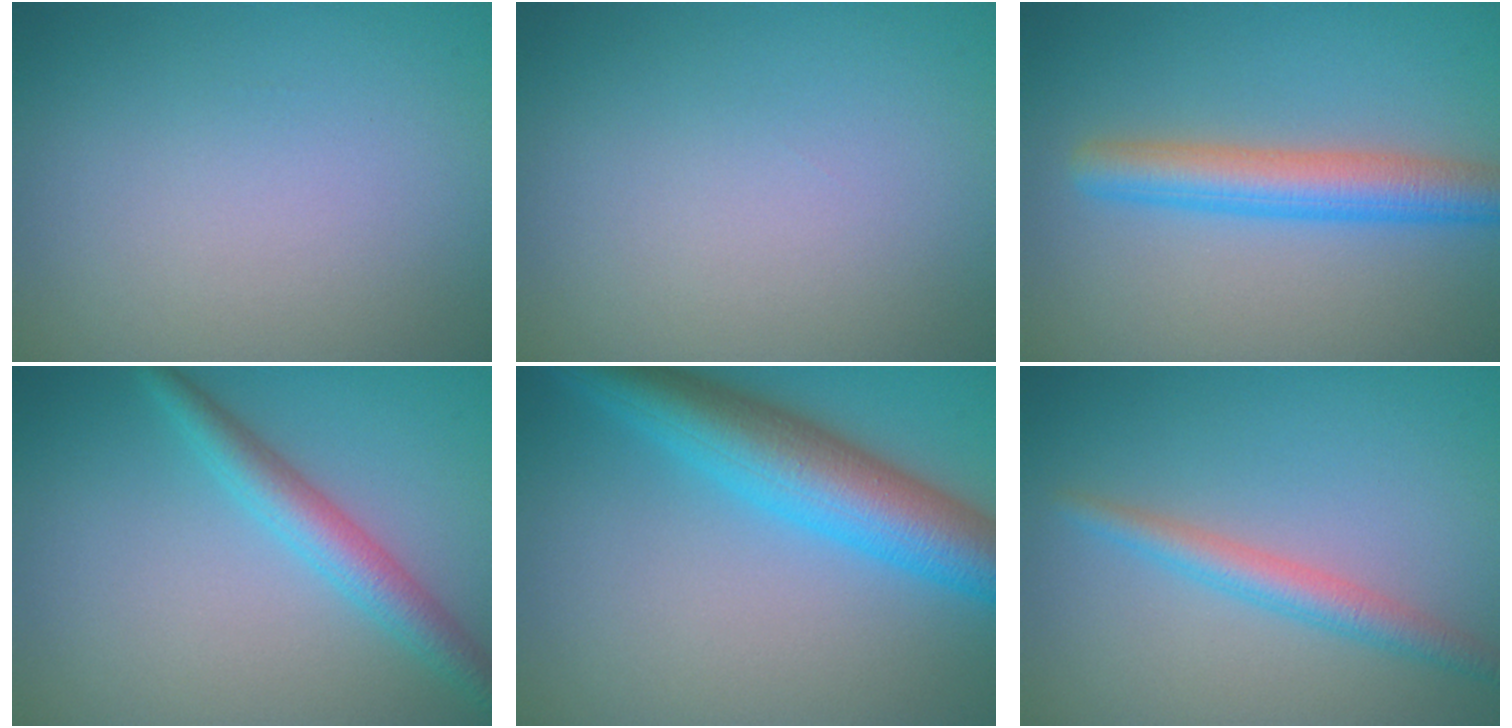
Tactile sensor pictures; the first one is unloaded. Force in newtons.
{"total": 0.0}
{"total": 4.7, "press": 4.7, "slide": 0.2}
{"total": 3.2, "press": 3.2, "slide": 0.1}
{"total": 7.8, "press": 7.8, "slide": 0.2}
{"total": 2.6, "press": 2.6, "slide": 0.1}